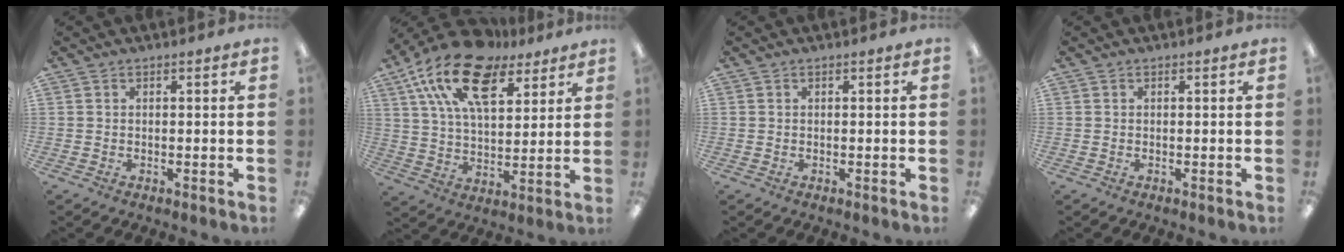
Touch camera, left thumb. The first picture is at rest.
{"total": 19.8, "force": [12.2, 9.5, 12.2], "torque": [-0.237, -0.052, 0.217]}
{"total": 0.0}
{"total": 0.0}